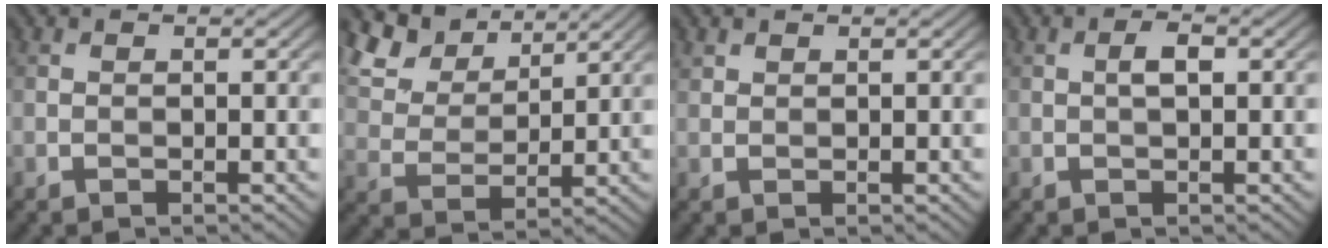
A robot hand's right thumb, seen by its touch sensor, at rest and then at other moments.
{"total": 10.2, "force": [7.2, 5.0, 5.2], "torque": [-0.155, 0.012, 0.136]}
{"total": 1.0, "force": [0.9, 0.5, 0.2], "torque": [-0.006, 0.001, 0.021]}
{"total": 1.8, "force": [0.2, 0.7, 1.7], "torque": [-0.031, 0.005, 0.002]}